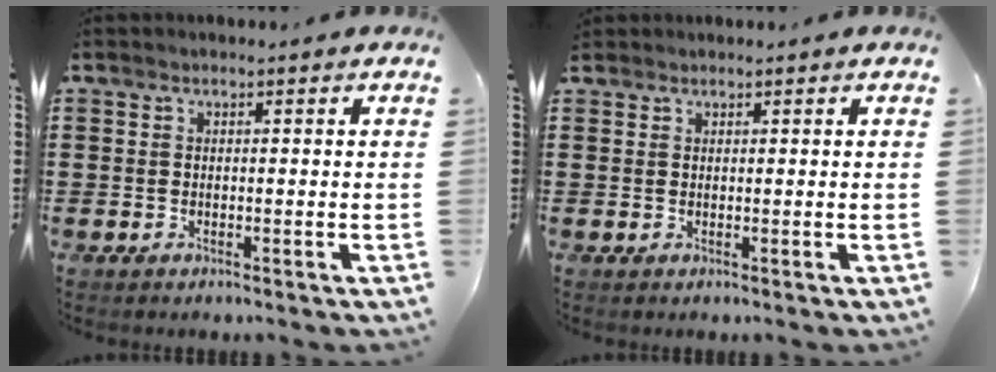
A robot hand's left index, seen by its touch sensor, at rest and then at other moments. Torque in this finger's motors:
{"motor_torque": [0.06, -0.08, 0.00, 0.00]}